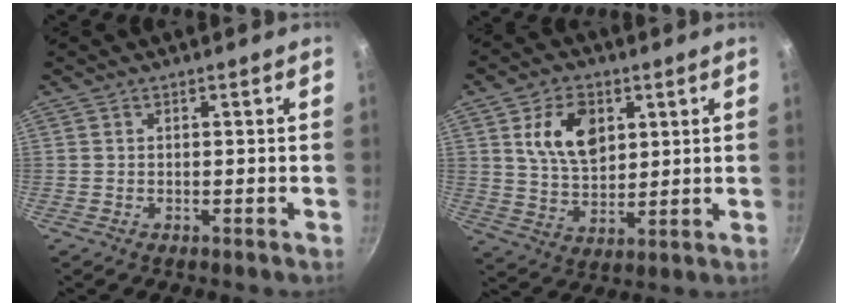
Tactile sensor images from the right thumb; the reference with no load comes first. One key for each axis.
{"total": 11.2, "fx": 3.8, "fy": 7.3, "fz": 7.6, "tx": -0.113, "ty": -0.016, "tz": 0.071}